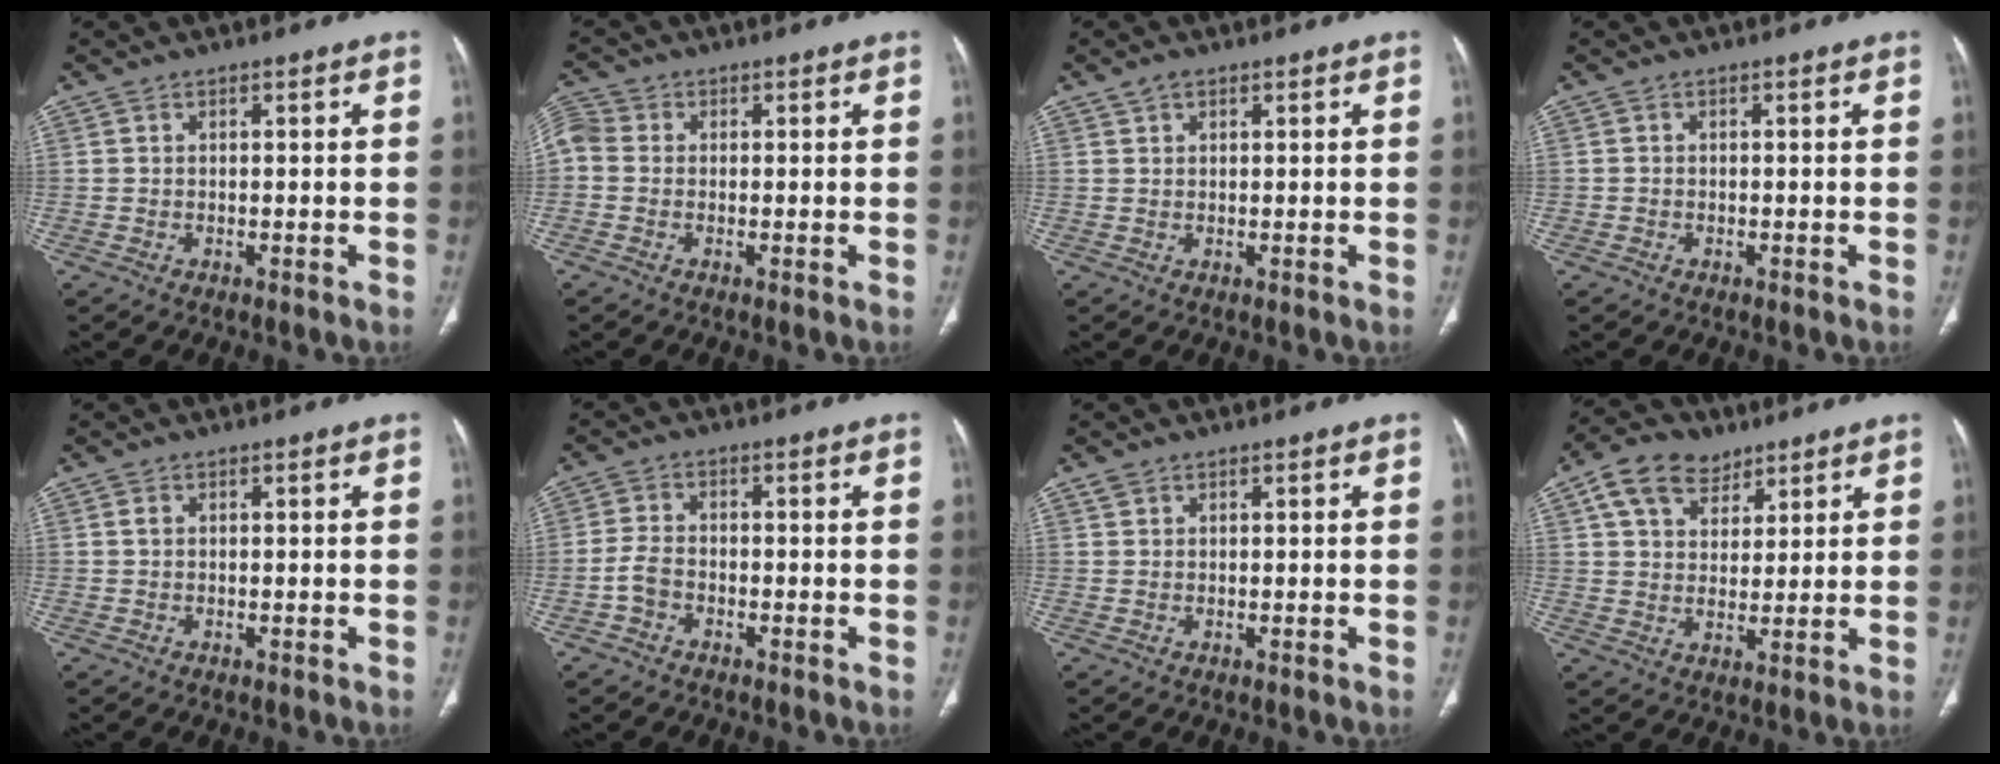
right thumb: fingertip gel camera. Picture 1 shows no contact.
{"total": 4.1, "force": [0.1, 3.3, 2.5], "torque": [-0.060, 0.009, -0.011]}
{"total": 1.6, "force": [1.0, 1.0, 0.8], "torque": [-0.013, 0.003, 0.018]}
{"total": 0.8, "force": [-0.3, 0.7, 0.0], "torque": [0.001, 0.005, -0.007]}
{"total": 0.7, "force": [0.2, 0.5, 0.5], "torque": [-0.008, 0.003, 0.003]}
{"total": 3.4, "force": [-1.5, 2.4, 1.9], "torque": [-0.038, 0.014, -0.032]}
{"total": 0.7, "force": [0.5, 0.5, 0.2], "torque": [-0.004, 0.002, 0.009]}
{"total": 10.4, "force": [5.7, 6.9, 5.2], "torque": [-0.071, -0.011, 0.102]}